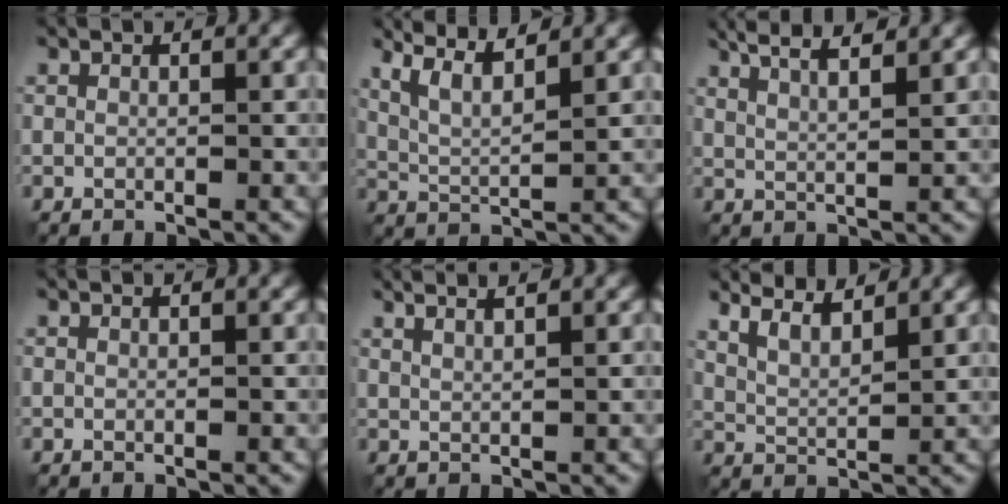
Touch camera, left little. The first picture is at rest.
{"total": 5.2, "force": [3.6, 1.2, 3.6], "torque": [-0.067, 0.014, 0.052]}
{"total": 7.2, "force": [5.0, 2.1, 4.8], "torque": [-0.053, 0.025, 0.046]}
{"total": 0.0}
{"total": 2.9, "force": [2.0, 0.9, 1.9], "torque": [-0.012, 0.020, 0.004]}
{"total": 4.4, "force": [3.7, 1.1, 2.1], "torque": [-0.039, 0.006, 0.052]}